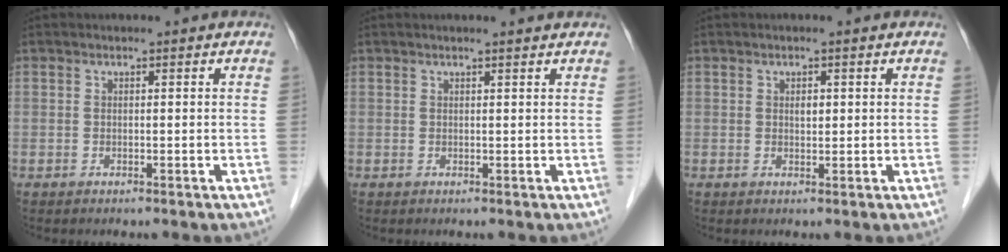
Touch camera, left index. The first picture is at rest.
{"total": 2.3, "force": [2.2, -0.2, 0.8], "torque": [-0.014, 0.008, 0.024]}
{"total": 1.2, "force": [0.4, 0.6, 0.9], "torque": [-0.014, -0.001, 0.007]}